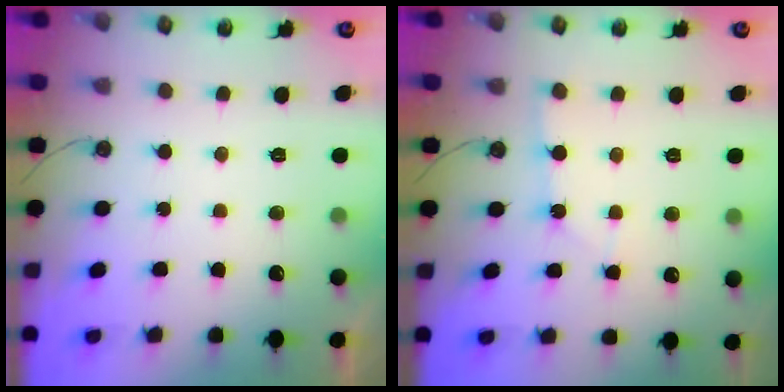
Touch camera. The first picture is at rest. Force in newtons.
{"total": 1.3, "press": 1.3, "slide": 0.2}